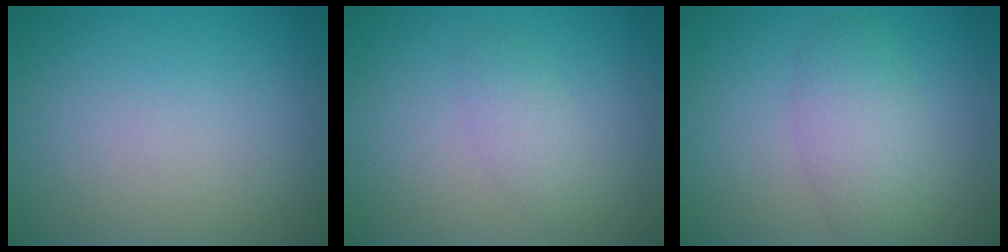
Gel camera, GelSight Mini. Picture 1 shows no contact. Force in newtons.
{"total": 1.7, "press": 1.7, "slide": 0.1}
{"total": 3.8, "press": 3.8, "slide": 0.2}